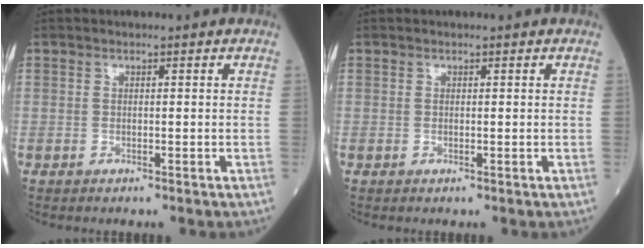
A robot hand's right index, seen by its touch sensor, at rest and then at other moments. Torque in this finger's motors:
{"motor_torque": [0.00, 0.00, 0.00, 0.00]}